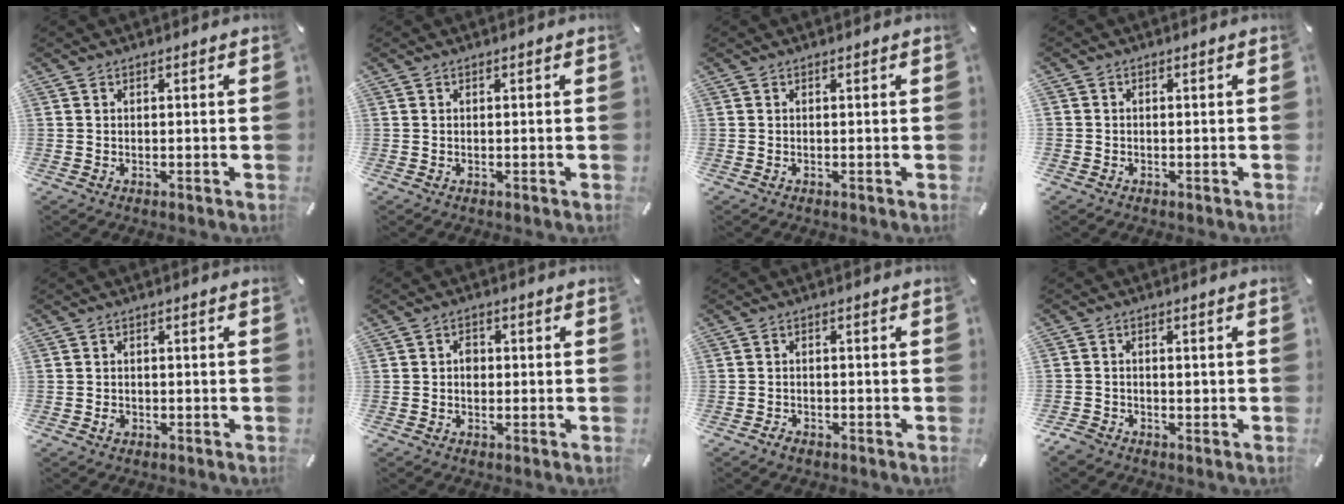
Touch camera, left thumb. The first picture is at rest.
{"total": 0.0}
{"total": 0.0}
{"total": 2.7, "force": [-0.1, 2.7, -0.4], "torque": [0.015, 0.004, -0.005]}
{"total": 1.4, "force": [-0.5, 1.1, 0.6], "torque": [-0.013, 0.002, -0.012]}
{"total": 2.4, "force": [-0.2, 1.9, 1.5], "torque": [-0.021, 0.003, -0.007]}
{"total": 1.5, "force": [-1.3, 0.7, 0.3], "torque": [-0.007, 0.006, -0.027]}
{"total": 3.4, "force": [-1.5, 3.0, 0.5], "torque": [-0.007, 0.009, -0.028]}